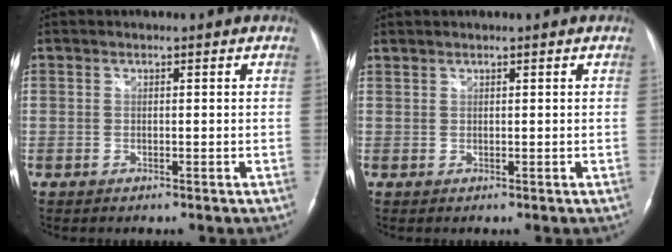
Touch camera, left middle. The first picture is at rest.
{"total": 0.6, "force": [0.5, 0.0, 0.0], "torque": [-0.005, 0.006, 0.015]}